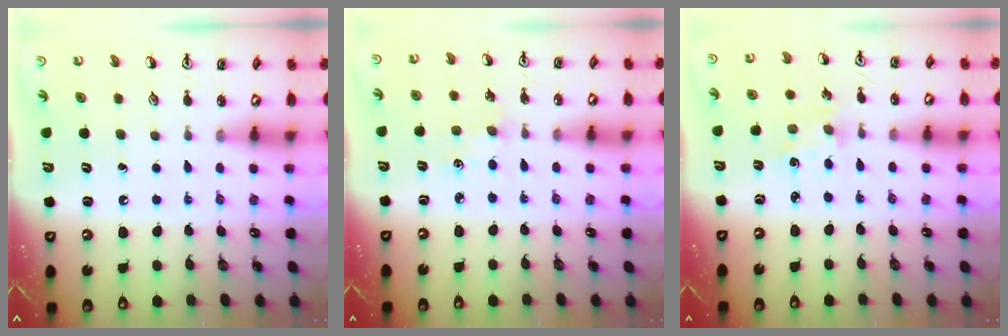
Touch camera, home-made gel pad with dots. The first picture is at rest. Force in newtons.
{"total": 1.2, "press": 1.2, "slide": 0.3}
{"total": 1.0, "press": 0.9, "slide": 0.2}